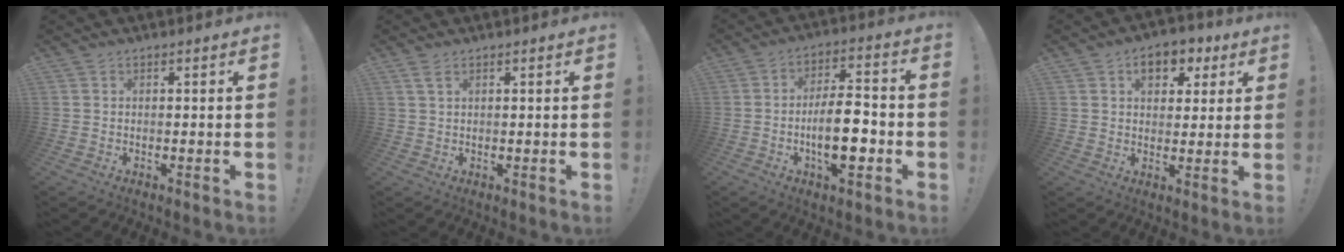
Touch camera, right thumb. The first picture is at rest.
{"total": 2.5, "force": [1.3, 1.0, 1.8], "torque": [-0.038, 0.001, 0.024]}
{"total": 13.3, "force": [-3.7, 4.7, 11.8], "torque": [-0.209, 0.007, -0.069]}
{"total": 8.3, "force": [3.6, 5.8, 4.7], "torque": [-0.055, -0.010, 0.063]}